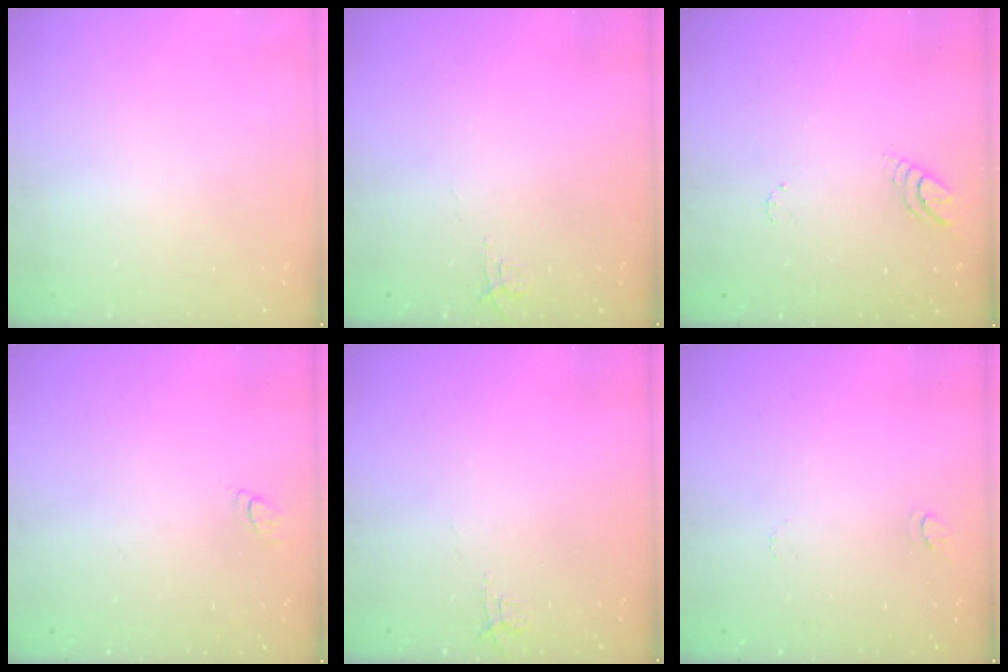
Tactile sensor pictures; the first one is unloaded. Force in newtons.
{"total": 2.9, "press": 2.9, "slide": 0.3}
{"total": 3.6, "press": 3.5, "slide": 0.4}
{"total": 3.0, "press": 3.0, "slide": 0.2}
{"total": 2.9, "press": 2.9, "slide": 0.3}
{"total": 4.5, "press": 4.5, "slide": 0.4}